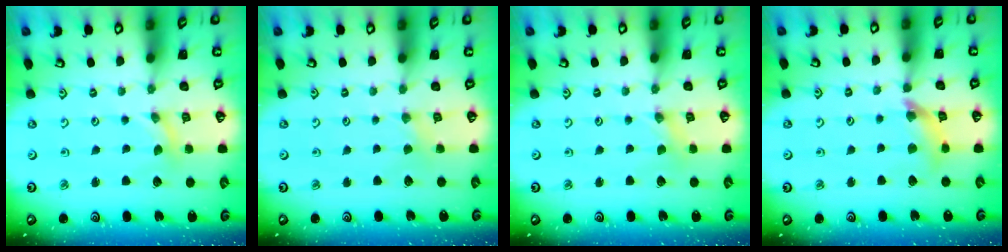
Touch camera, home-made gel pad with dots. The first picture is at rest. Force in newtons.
{"total": 1.4, "press": 1.4, "slide": 0.3}
{"total": 0.0}
{"total": 10.2, "press": 10.1, "slide": 1.3}